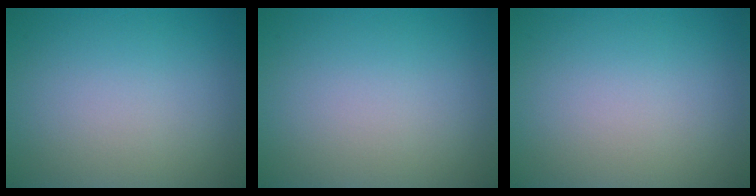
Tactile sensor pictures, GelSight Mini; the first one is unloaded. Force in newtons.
{"total": 0.0}
{"total": 0.0}